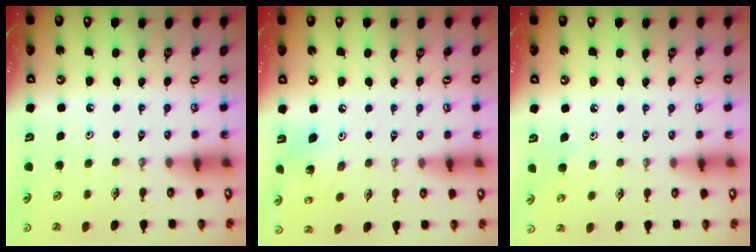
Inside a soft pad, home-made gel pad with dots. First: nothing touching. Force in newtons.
{"total": 8.1, "press": 8.0, "slide": 1.2}
{"total": 5.0, "press": 5.0, "slide": 0.5}